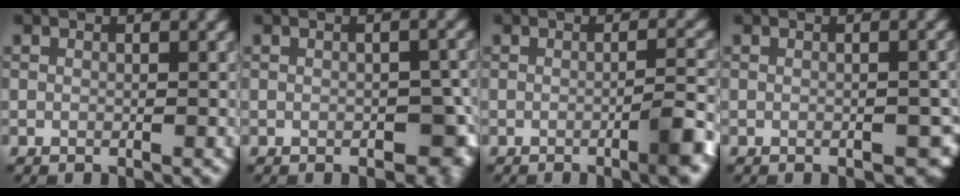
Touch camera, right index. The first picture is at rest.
{"total": 3.0, "force": [-0.7, 1.9, 2.3], "torque": [-0.024, -0.009, -0.005]}
{"total": 3.3, "force": [-1.4, 0.6, 2.9], "torque": [-0.035, 0.008, -0.031]}
{"total": 2.2, "force": [-0.9, 1.1, 1.7], "torque": [-0.019, 0.003, -0.007]}